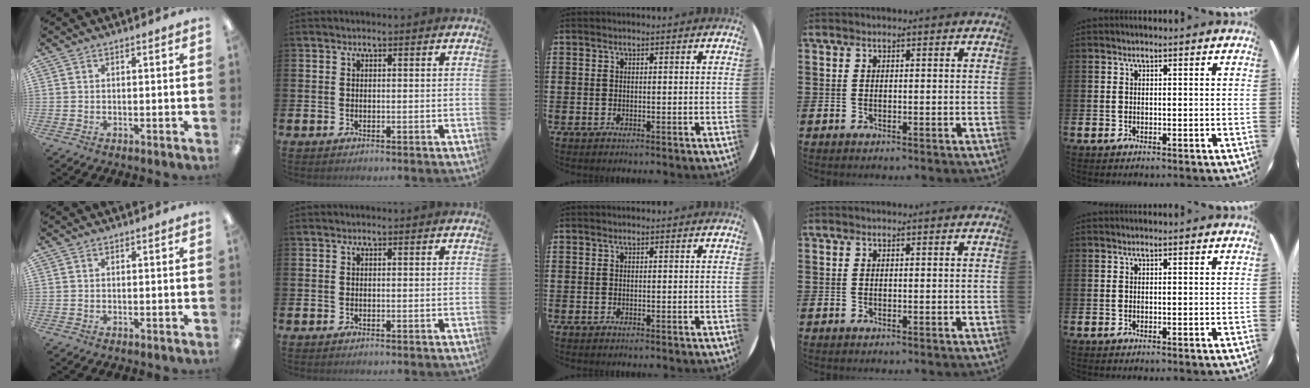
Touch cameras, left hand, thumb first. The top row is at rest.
{}